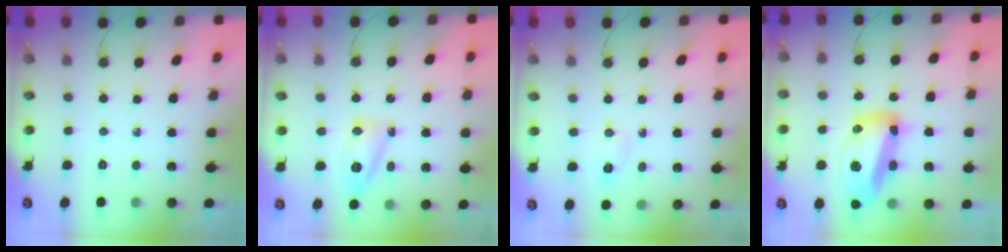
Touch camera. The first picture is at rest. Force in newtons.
{"total": 11.1, "press": 11.1, "slide": 0.8}
{"total": 2.3, "press": 2.3, "slide": 0.3}
{"total": 17.7, "press": 17.6, "slide": 1.8}